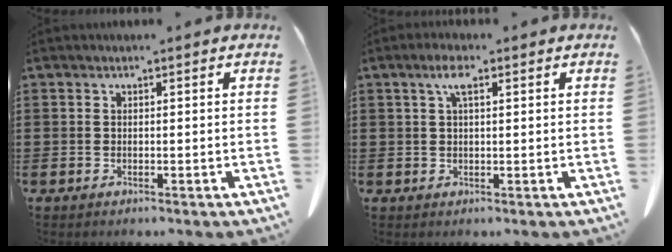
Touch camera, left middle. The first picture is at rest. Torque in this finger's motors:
{"motor_torque": [0.08, -0.01, -0.08, -0.02]}